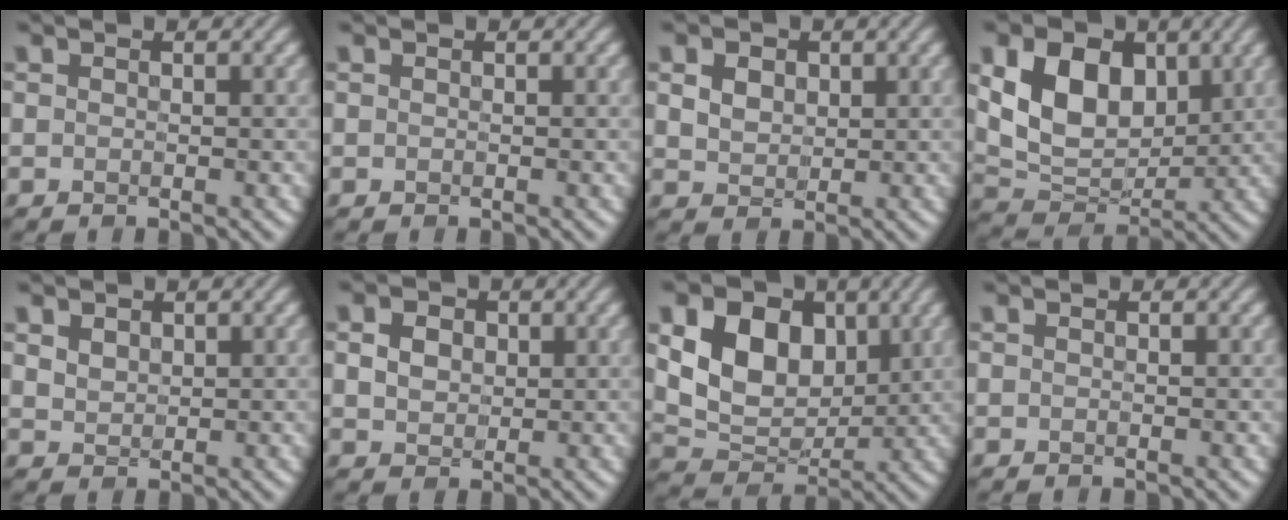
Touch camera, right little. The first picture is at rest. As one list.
[{"total": 0.0}, {"total": 2.8, "force": [0.7, 2.2, 1.5], "torque": [-0.046, 0.007, 0.011]}, {"total": 8.1, "force": [1.6, 5.7, 5.6], "torque": [-0.117, -0.012, 0.029]}, {"total": 1.8, "force": [0.9, 1.3, 0.9], "torque": [-0.034, -0.001, 0.031]}, {"total": 2.4, "force": [0.2, 2.0, 1.3], "torque": [-0.037, 0.002, 0.002]}, {"total": 8.2, "force": [1.6, 5.9, 5.4], "torque": [-0.112, -0.011, 0.030]}, {"total": 0.0}]